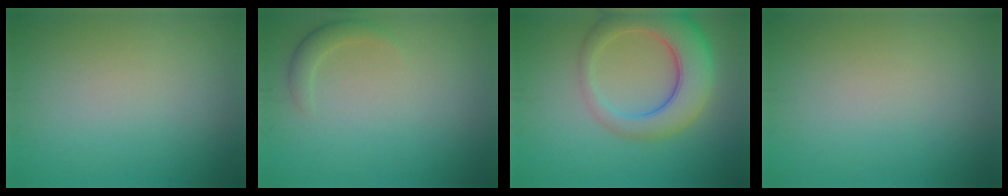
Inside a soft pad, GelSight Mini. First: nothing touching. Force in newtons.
{"total": 1.6, "press": 1.6, "slide": 0.1}
{"total": 7.2, "press": 7.2, "slide": 0.6}
{"total": 0.0}